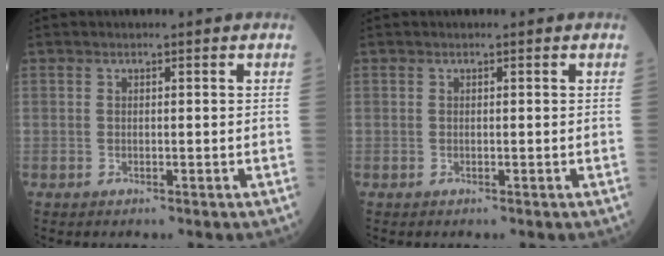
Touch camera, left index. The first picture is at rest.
{"total": 0.0}